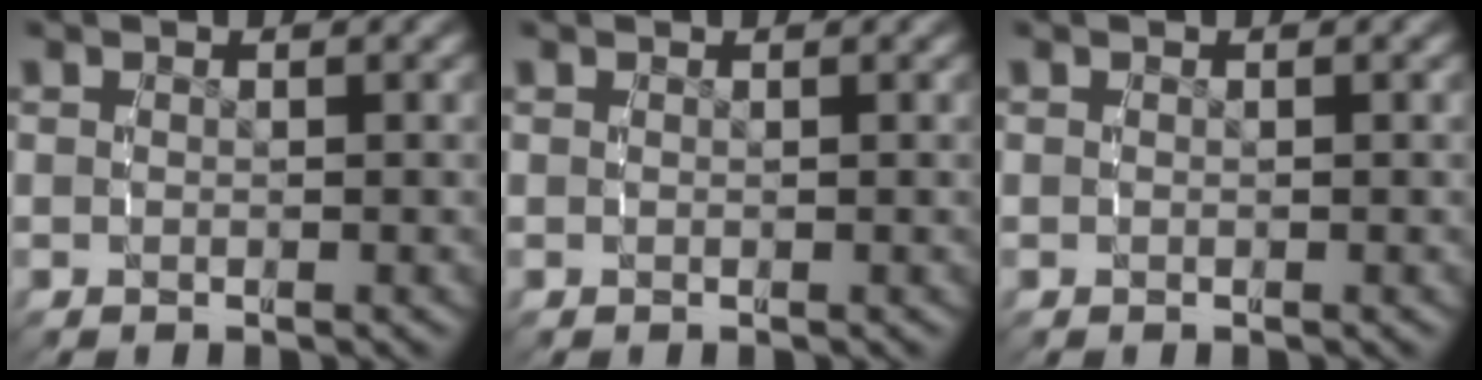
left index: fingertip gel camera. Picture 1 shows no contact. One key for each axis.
{"total": 0.0}
{"total": 0.0}